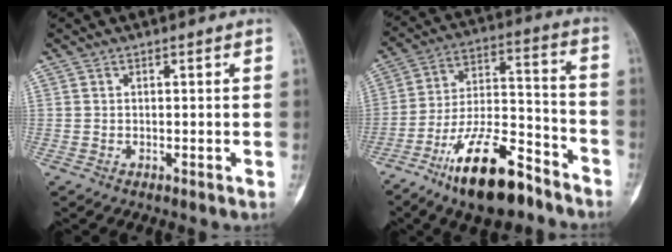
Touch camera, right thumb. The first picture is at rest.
{"total": 18.4, "force": [-11.9, 6.8, 12.3], "torque": [-0.202, 0.083, -0.205]}